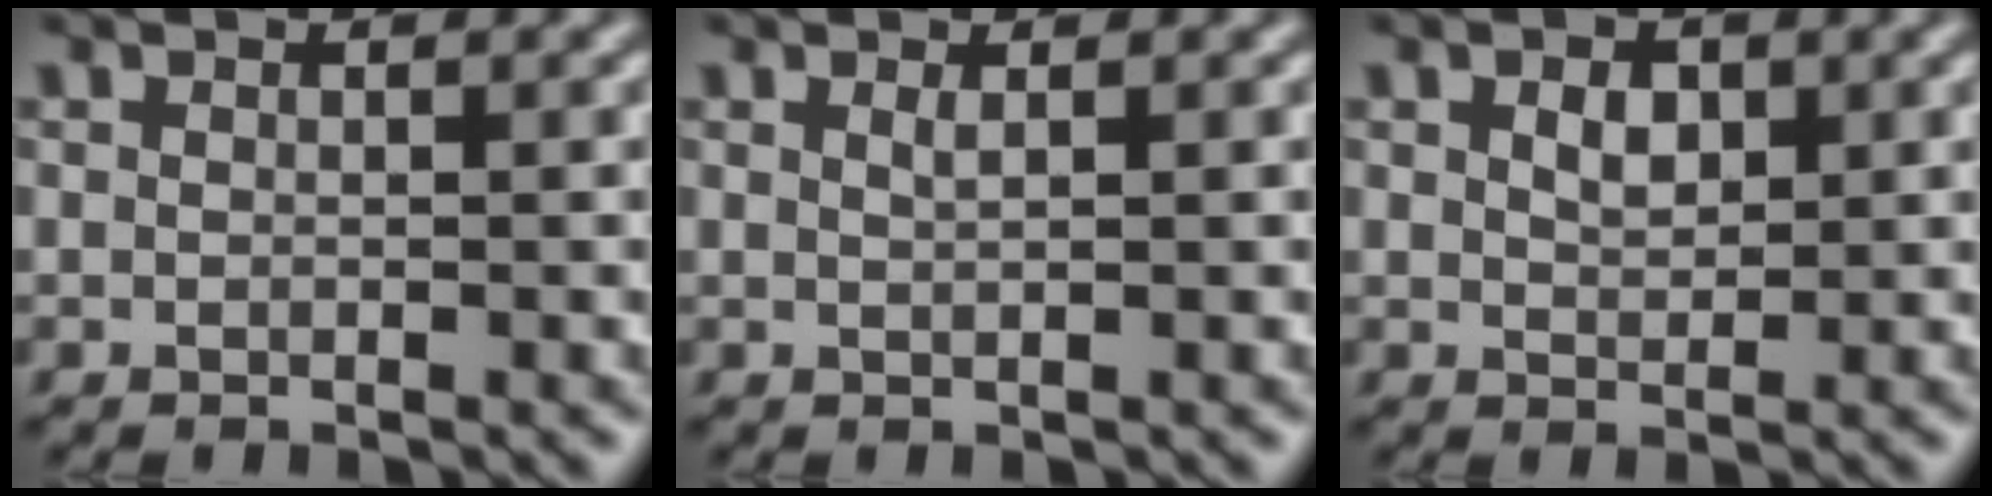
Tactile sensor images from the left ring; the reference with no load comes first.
{"total": 0.7, "force": [0.4, 0.2, 0.5], "torque": [-0.005, -0.001, 0.006]}
{"total": 1.8, "force": [0.7, 1.1, 1.1], "torque": [-0.021, 0.001, 0.012]}